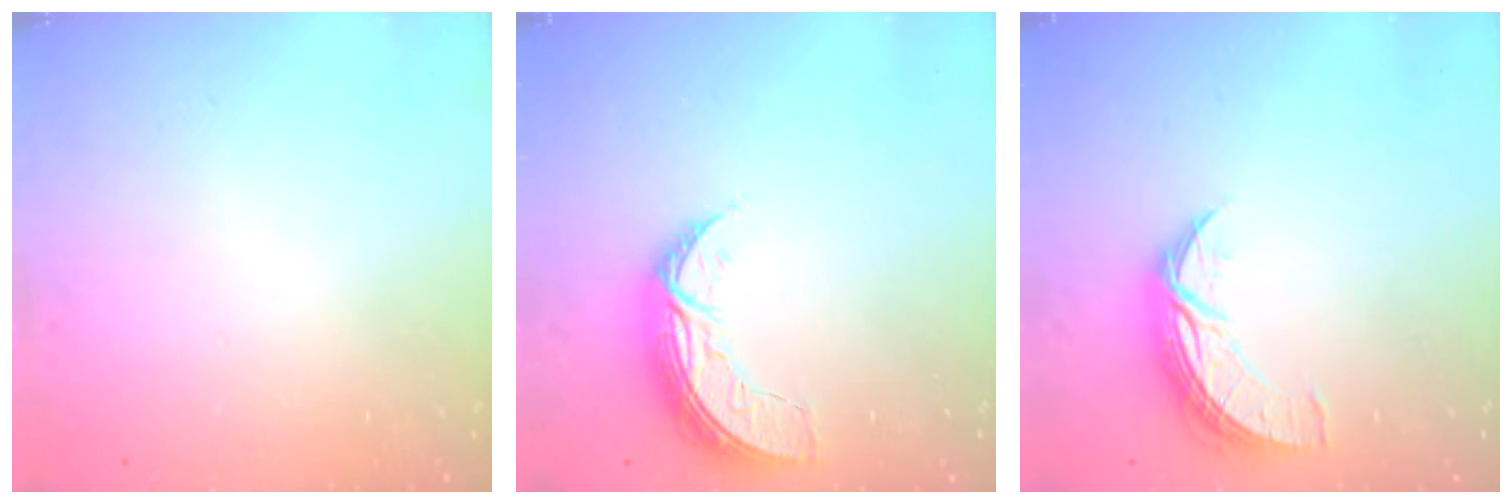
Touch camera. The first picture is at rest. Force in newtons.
{"total": 8.1, "press": 8.0, "slide": 0.8}
{"total": 8.3, "press": 8.3, "slide": 0.5}